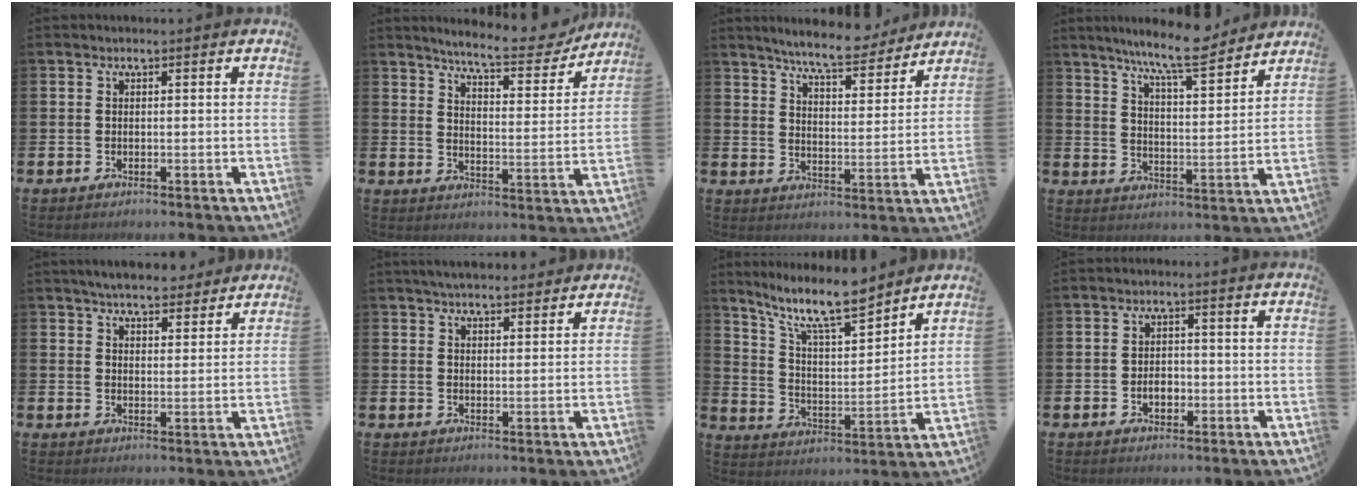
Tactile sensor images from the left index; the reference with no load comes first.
{"total": 7.7, "force": [7.3, 0.8, 2.5], "torque": [-0.066, -0.047, 0.124]}
{"total": 7.8, "force": [7.5, 0.8, 2.3], "torque": [-0.059, -0.044, 0.131]}
{"total": 9.1, "force": [8.2, 0.5, 3.7], "torque": [-0.086, -0.048, 0.144]}
{"total": 5.6, "force": [5.4, 1.0, 1.2], "torque": [-0.028, -0.022, 0.097]}
{"total": 4.0, "force": [3.9, 0.8, 0.9], "torque": [-0.025, -0.010, 0.071]}
{"total": 11.3, "force": [9.7, 2.2, 5.4], "torque": [-0.127, -0.052, 0.171]}
{"total": 2.7, "force": [-0.7, 1.9, 1.8], "torque": [-0.027, 0.000, -0.018]}